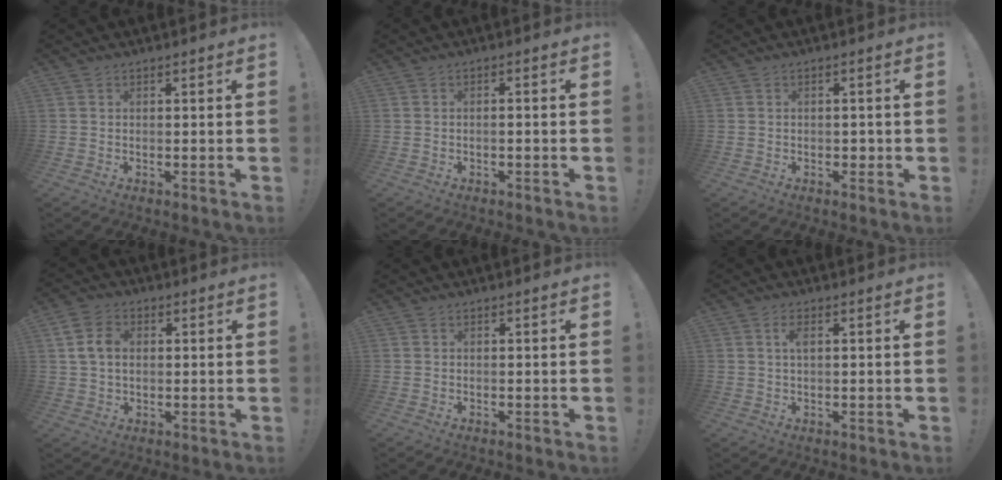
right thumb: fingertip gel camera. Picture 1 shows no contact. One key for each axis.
{"total": 1.2, "fx": -0.9, "fy": -0.2, "fz": 0.7, "tx": -0.011, "ty": 0.000, "tz": -0.016}
{"total": 1.5, "fx": -0.4, "fy": 1.3, "fz": 0.7, "tx": -0.009, "ty": 0.004, "tz": -0.008}
{"total": 7.9, "fx": 1.6, "fy": 5.9, "fz": 5.1, "tx": -0.092, "ty": 0.011, "tz": 0.034}
{"total": 0.0}
{"total": 2.6, "fx": 1.0, "fy": 1.0, "fz": 2.2, "tx": -0.035, "ty": -0.001, "tz": 0.014}